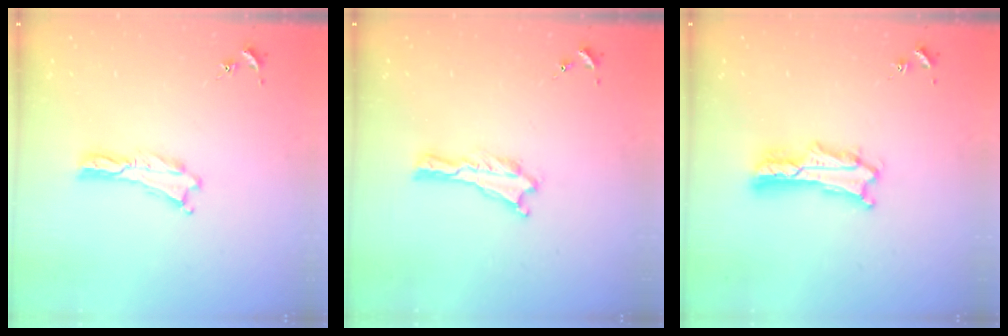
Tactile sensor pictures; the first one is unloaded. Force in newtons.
{"total": 0.0}
{"total": 2.7, "press": 2.7, "slide": 0.4}